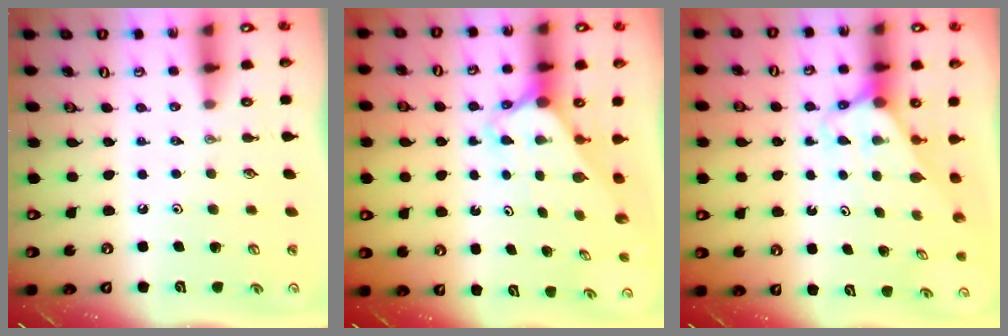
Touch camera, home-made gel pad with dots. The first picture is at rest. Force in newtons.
{"total": 2.5, "press": 2.5, "slide": 0.1}
{"total": 2.7, "press": 2.7, "slide": 0.2}